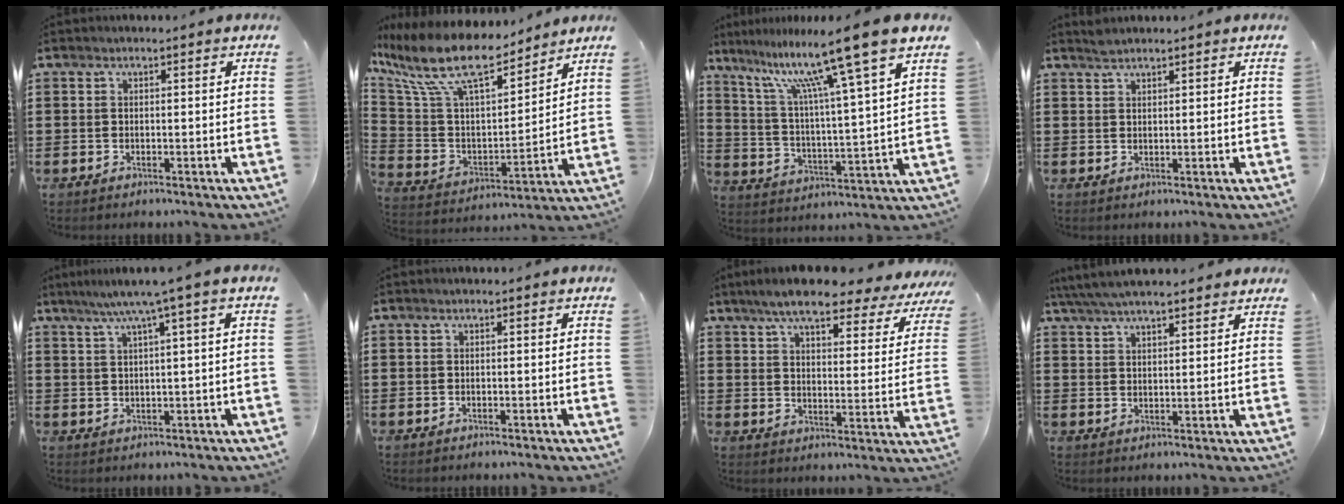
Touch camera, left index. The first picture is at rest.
{"total": 13.3, "force": [10.2, 3.2, 7.9], "torque": [-0.205, -0.061, 0.173]}
{"total": 13.3, "force": [10.2, -0.6, 8.5], "torque": [-0.175, -0.068, 0.157]}
{"total": 1.5, "force": [1.4, 0.2, 0.4], "torque": [-0.009, -0.001, 0.028]}
{"total": 4.6, "force": [2.2, -0.6, 4.0], "torque": [-0.081, -0.004, 0.034]}
{"total": 0.0}
{"total": 8.3, "force": [7.2, 1.2, 3.9], "torque": [-0.090, -0.037, 0.123]}
{"total": 5.1, "force": [4.8, 0.6, 1.8], "torque": [-0.050, -0.009, 0.087]}